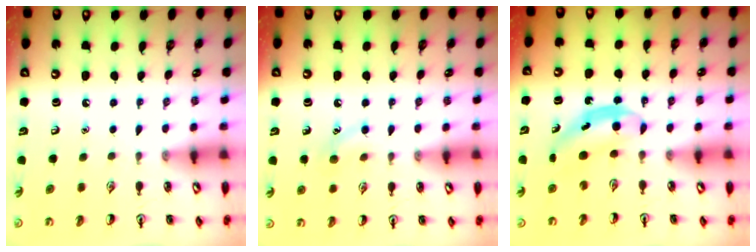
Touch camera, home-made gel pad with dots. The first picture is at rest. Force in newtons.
{"total": 7.1, "press": 6.8, "slide": 2.1}
{"total": 5.0, "press": 5.0, "slide": 0.6}